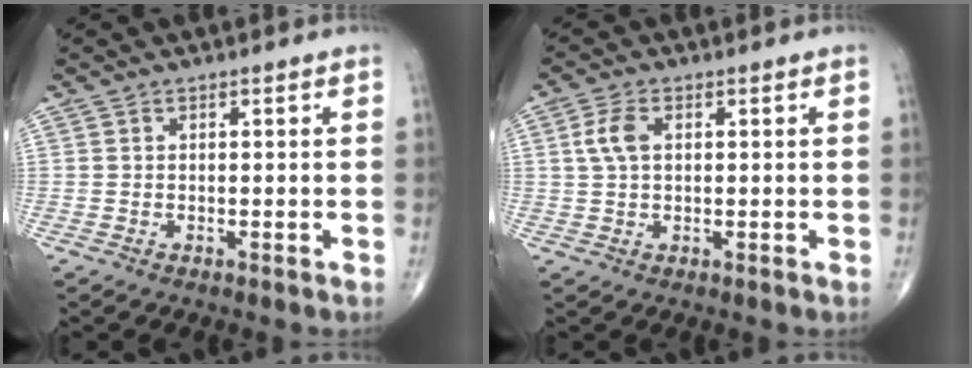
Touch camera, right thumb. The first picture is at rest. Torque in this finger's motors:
{"motor_torque": [-0.21, 0.25, 0.70, 0.28, 0.07]}